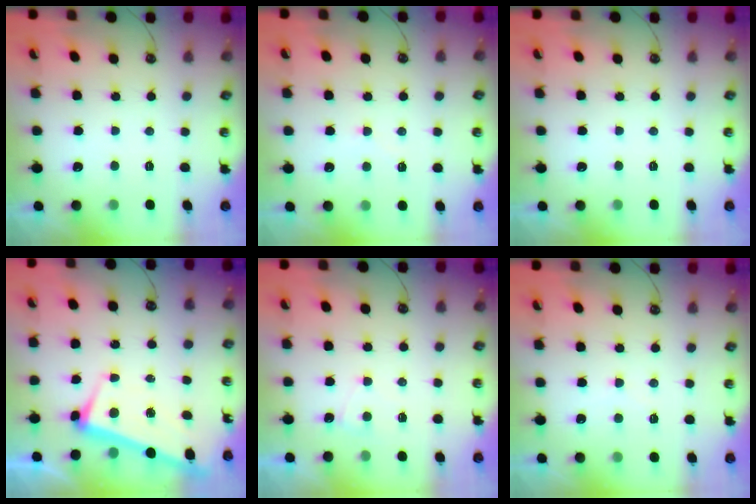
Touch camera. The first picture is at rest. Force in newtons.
{"total": 2.0, "press": 2.0, "slide": 0.3}
{"total": 0.0}
{"total": 3.4, "press": 3.4, "slide": 0.6}
{"total": 1.2, "press": 1.1, "slide": 0.4}
{"total": 3.0, "press": 3.0, "slide": 0.4}